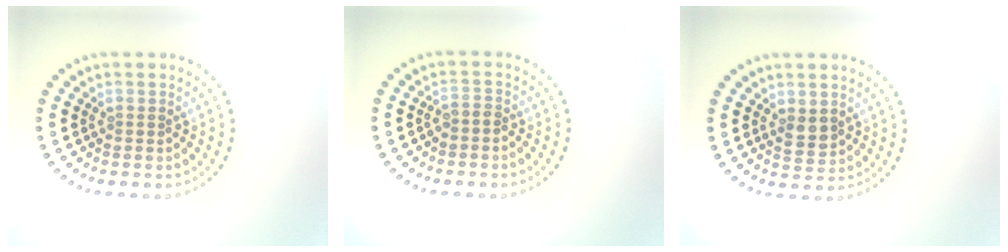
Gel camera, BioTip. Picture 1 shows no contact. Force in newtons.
{"total": 1.0, "press": 0.7, "slide": 0.6}
{"total": 1.7, "press": 1.7, "slide": 0.3}